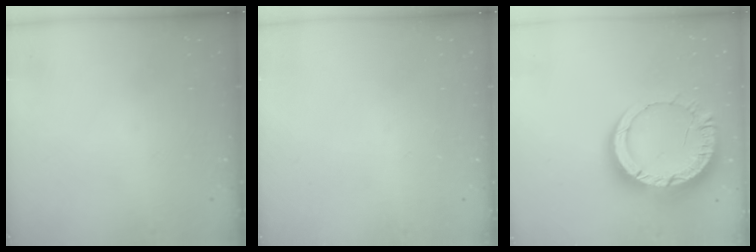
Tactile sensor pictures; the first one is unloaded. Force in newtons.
{"total": 0.0}
{"total": 16.1, "press": 16.1, "slide": 1.6}